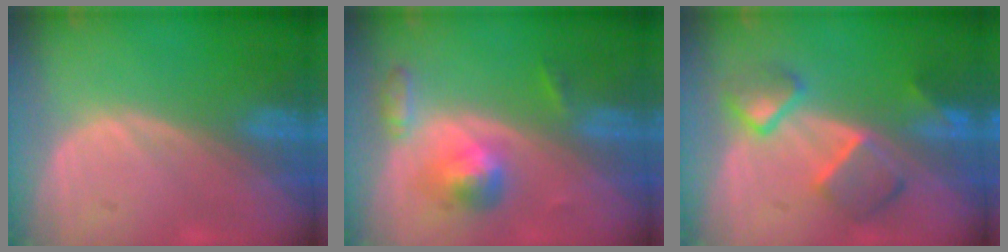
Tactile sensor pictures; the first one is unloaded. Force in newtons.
{"total": 5.3, "press": 5.0, "slide": 1.7}
{"total": 6.8, "press": 6.6, "slide": 1.2}